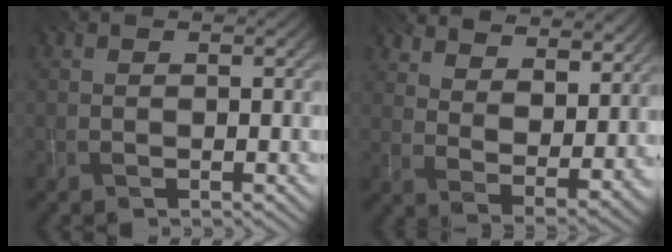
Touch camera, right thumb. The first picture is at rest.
{"total": 11.3, "force": [8.8, 4.5, 5.6], "torque": [-0.115, -0.020, 0.135]}